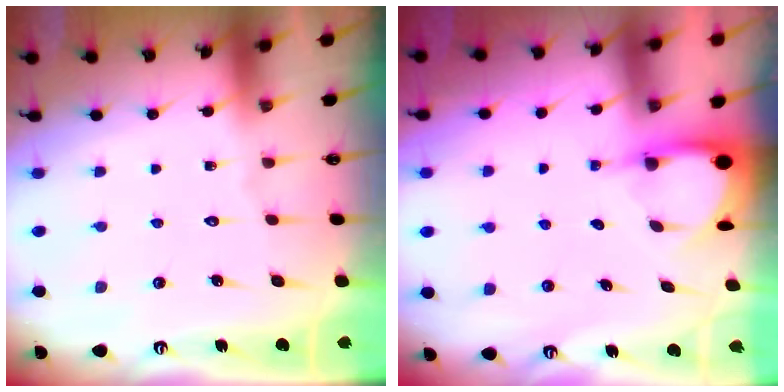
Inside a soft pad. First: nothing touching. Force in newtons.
{"total": 3.4, "press": 3.4, "slide": 0.2}